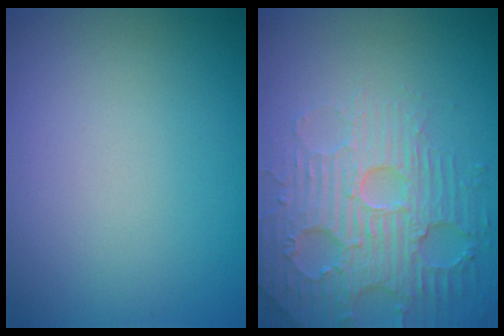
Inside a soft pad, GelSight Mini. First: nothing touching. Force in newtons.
{"total": 4.8, "press": 4.5, "slide": 1.5}